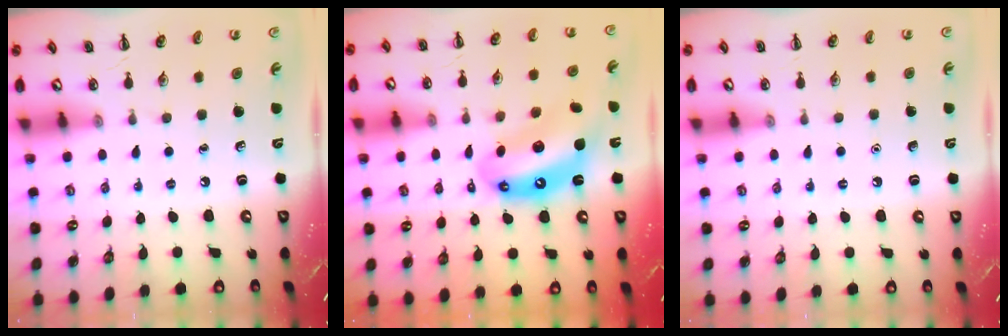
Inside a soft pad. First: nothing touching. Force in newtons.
{"total": 12.9, "press": 12.4, "slide": 3.6}
{"total": 1.6, "press": 1.6, "slide": 0.1}